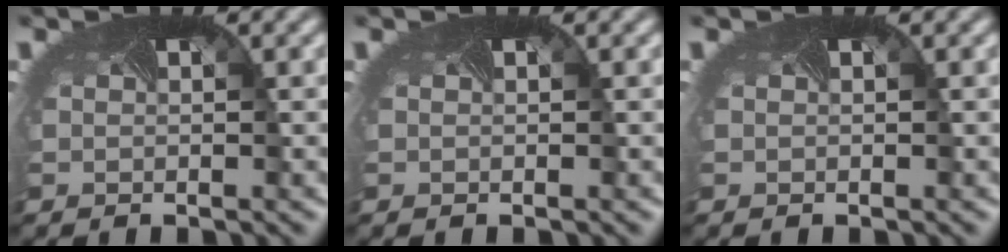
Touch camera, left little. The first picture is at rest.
{"total": 0.0}
{"total": 0.0}